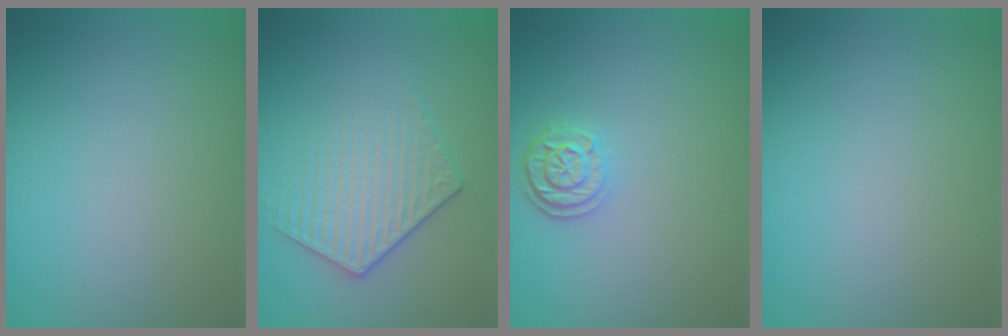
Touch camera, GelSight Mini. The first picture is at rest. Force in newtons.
{"total": 3.5, "press": 3.2, "slide": 1.4}
{"total": 2.4, "press": 2.1, "slide": 1.2}
{"total": 0.0}